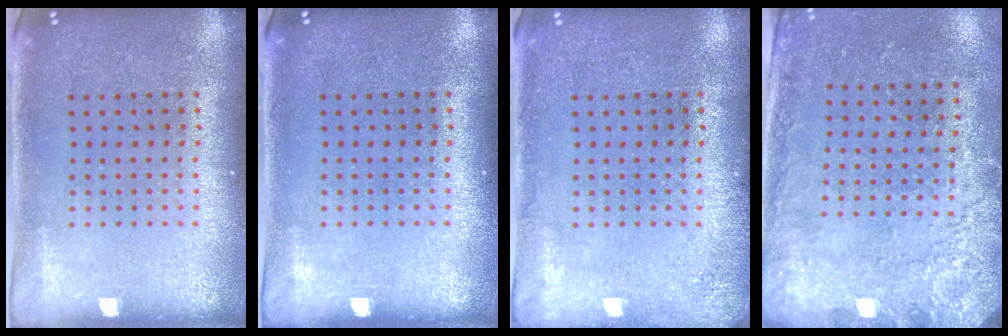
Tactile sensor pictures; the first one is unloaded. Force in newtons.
{"total": 0.0}
{"total": 1.3, "press": 1.3, "slide": 0.2}
{"total": 2.7, "press": 2.2, "slide": 1.5}